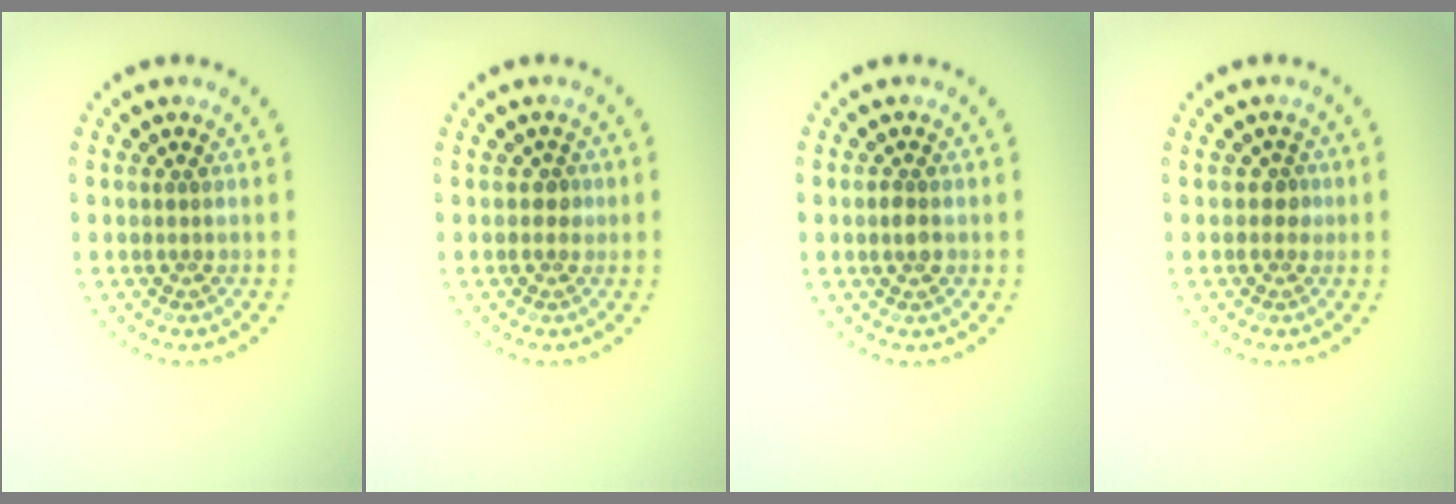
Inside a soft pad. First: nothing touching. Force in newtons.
{"total": 1.0, "press": 0.8, "slide": 0.6}
{"total": 1.3, "press": 1.3, "slide": 0.1}
{"total": 1.0, "press": 0.8, "slide": 0.6}